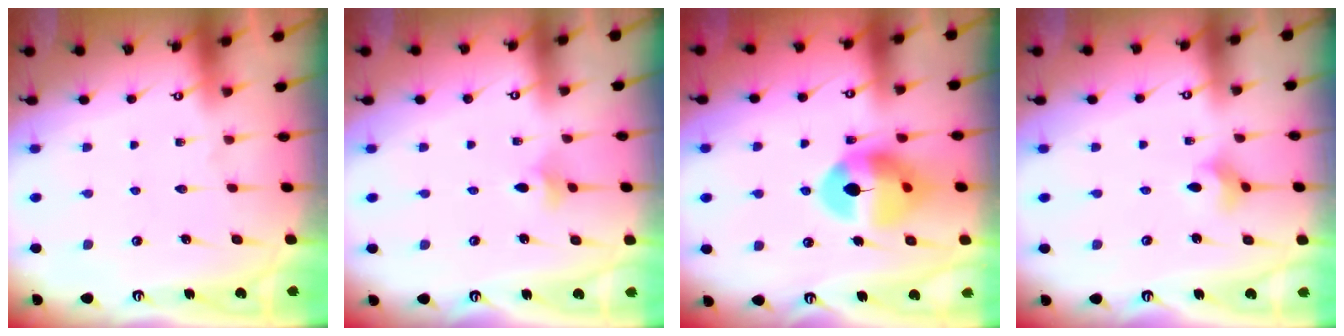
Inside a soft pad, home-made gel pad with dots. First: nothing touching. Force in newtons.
{"total": 2.6, "press": 2.5, "slide": 0.5}
{"total": 11.2, "press": 11.2, "slide": 0.9}
{"total": 3.5, "press": 3.5, "slide": 0.6}